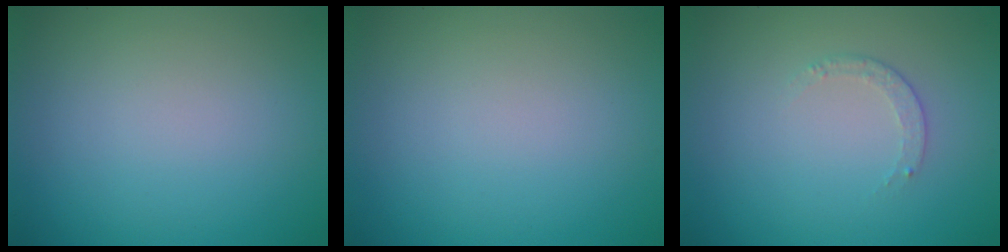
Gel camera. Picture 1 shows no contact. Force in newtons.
{"total": 0.0}
{"total": 0.8, "press": 0.6, "slide": 0.6}